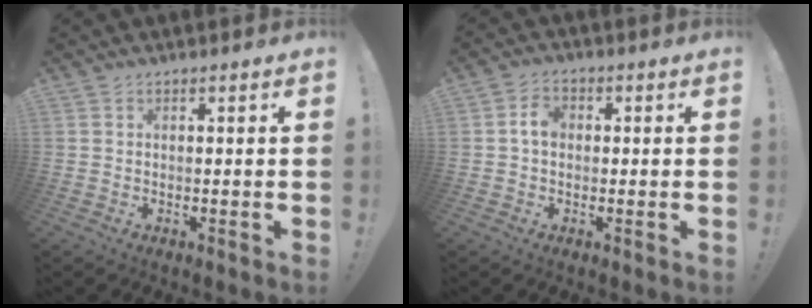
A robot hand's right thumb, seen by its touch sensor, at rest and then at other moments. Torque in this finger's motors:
{"motor_torque": [1.02, 0.51, 0.27, -0.30, 0.00]}